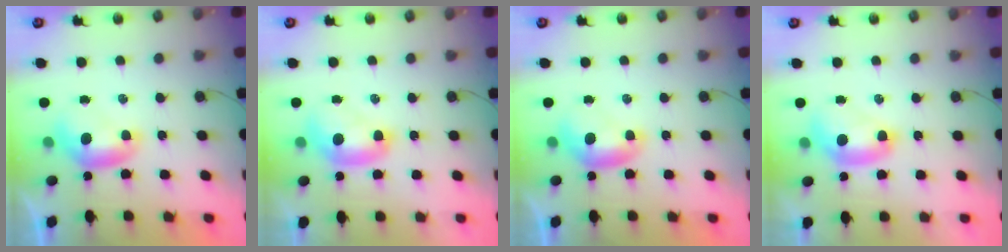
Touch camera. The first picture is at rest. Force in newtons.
{"total": 2.2, "press": 2.2, "slide": 0.2}
{"total": 0.0}
{"total": 2.7, "press": 2.7, "slide": 0.1}